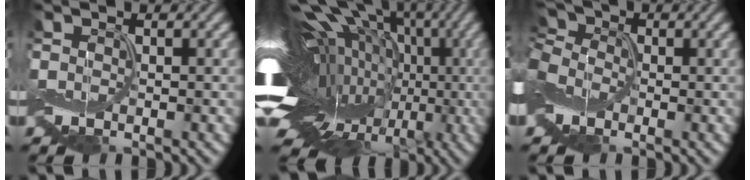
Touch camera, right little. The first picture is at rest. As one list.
[{"total": 20.9, "force": [2.6, 13.9, 15.4], "torque": [-0.227, 0.042, -0.010]}, {"total": 6.7, "force": [-1.8, 5.2, 3.8], "torque": [-0.103, -0.003, -0.045]}]